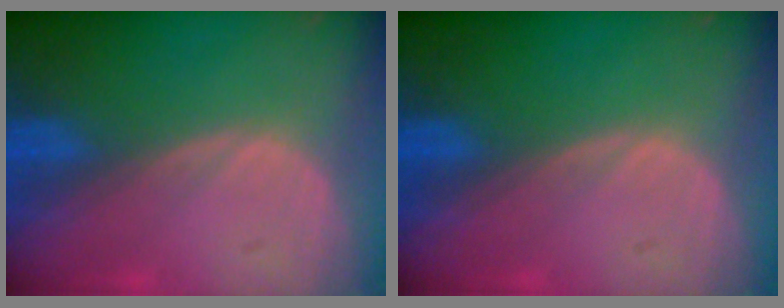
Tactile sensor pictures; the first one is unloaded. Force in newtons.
{"total": 0.0}